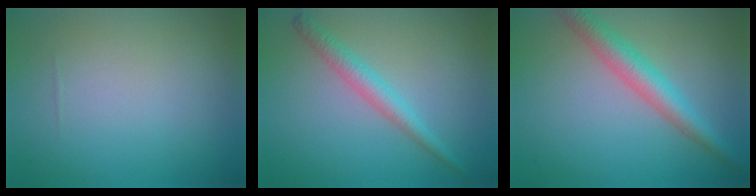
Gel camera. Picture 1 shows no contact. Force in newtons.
{"total": 2.4, "press": 2.4, "slide": 0.1}
{"total": 4.0, "press": 4.0, "slide": 0.0}